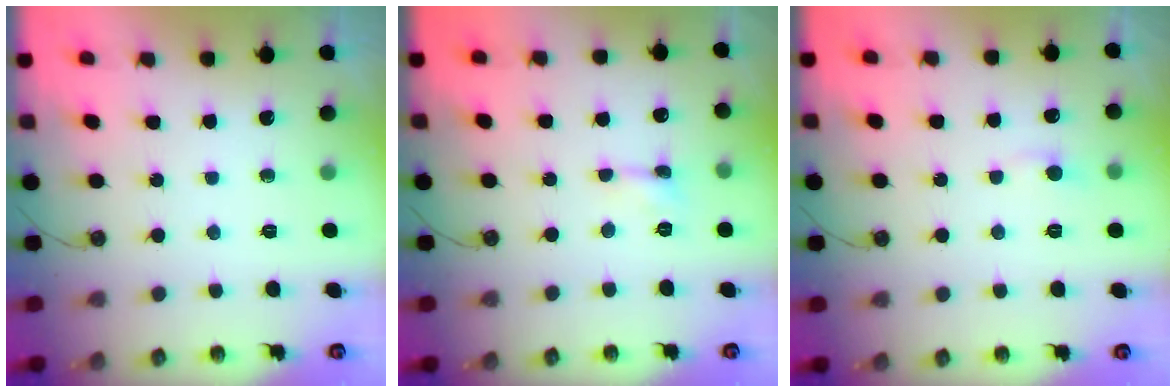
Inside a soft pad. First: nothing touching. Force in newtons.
{"total": 0.0}
{"total": 0.7, "press": 0.6, "slide": 0.5}